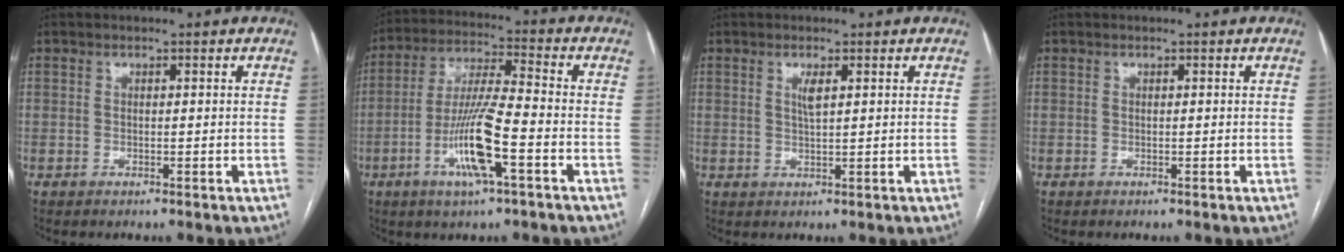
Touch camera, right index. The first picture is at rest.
{"total": 11.8, "force": [-4.3, 0.6, 11.0], "torque": [-0.219, -0.006, -0.082]}
{"total": 2.0, "force": [0.8, 0.2, 1.8], "torque": [-0.040, -0.002, 0.016]}
{"total": 0.0}